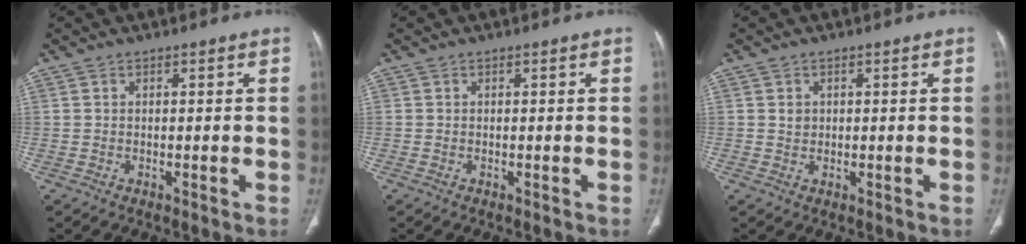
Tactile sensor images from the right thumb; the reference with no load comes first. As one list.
[{"total": 0.0}, {"total": 1.5, "force": [0.3, 1.4, 0.5], "torque": [-0.003, 0.001, 0.006]}]